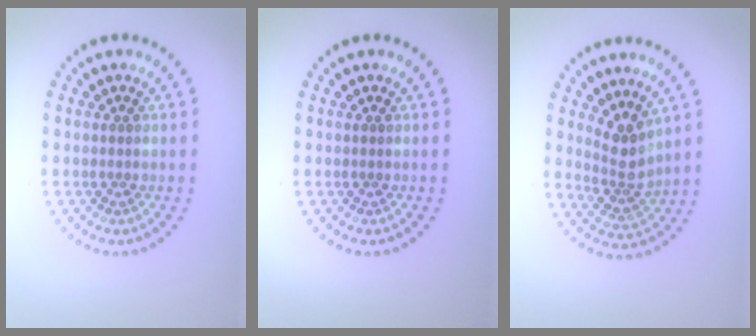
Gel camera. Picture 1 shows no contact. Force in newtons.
{"total": 0.0}
{"total": 3.0, "press": 2.4, "slide": 1.9}